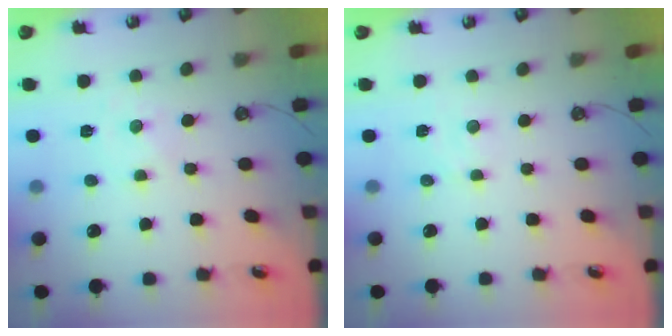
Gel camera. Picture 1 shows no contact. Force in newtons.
{"total": 1.8, "press": 1.8, "slide": 0.3}